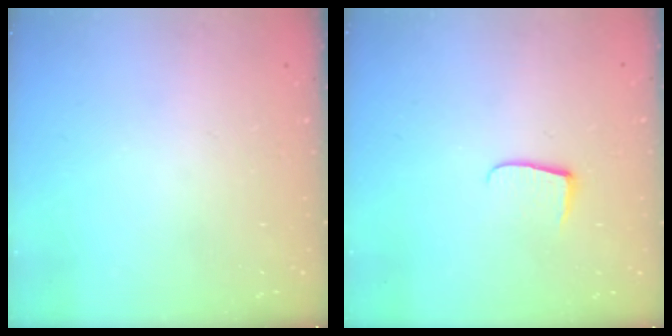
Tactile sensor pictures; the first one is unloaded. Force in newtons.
{"total": 6.0, "press": 5.9, "slide": 0.7}